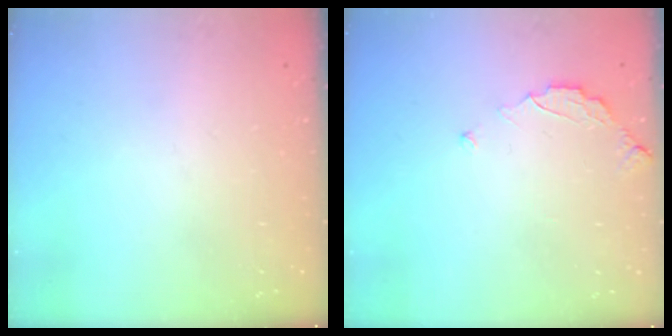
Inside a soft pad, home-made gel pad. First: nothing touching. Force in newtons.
{"total": 2.9, "press": 2.9, "slide": 0.3}